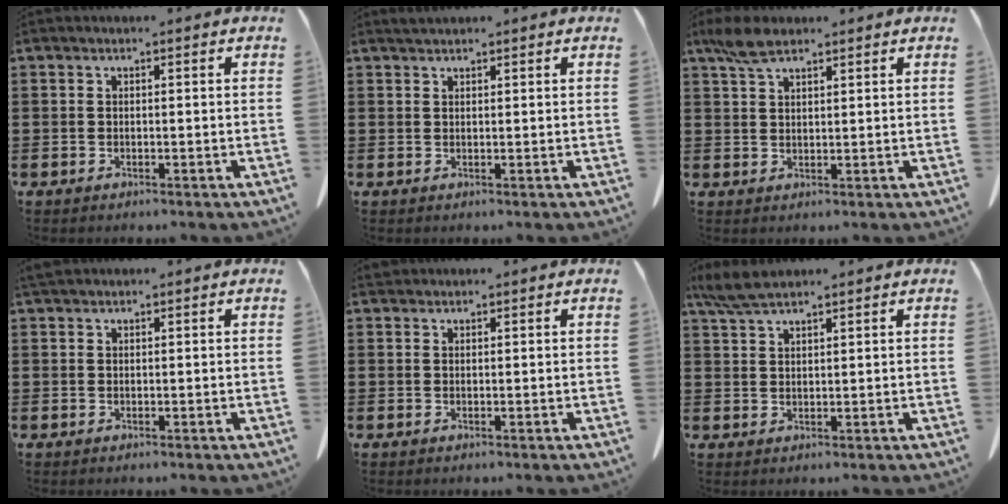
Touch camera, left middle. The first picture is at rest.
{"total": 1.2, "force": [1.2, 0.2, 0.3], "torque": [-0.009, -0.001, 0.023]}
{"total": 4.8, "force": [3.4, 1.7, 2.9], "torque": [-0.067, 0.000, 0.065]}
{"total": 1.0, "force": [0.9, 0.3, 0.4], "torque": [-0.011, 0.002, 0.017]}
{"total": 0.8, "force": [0.7, 0.3, 0.2], "torque": [-0.006, 0.002, 0.014]}
{"total": 4.5, "force": [3.6, 0.7, 2.6], "torque": [-0.059, -0.002, 0.069]}